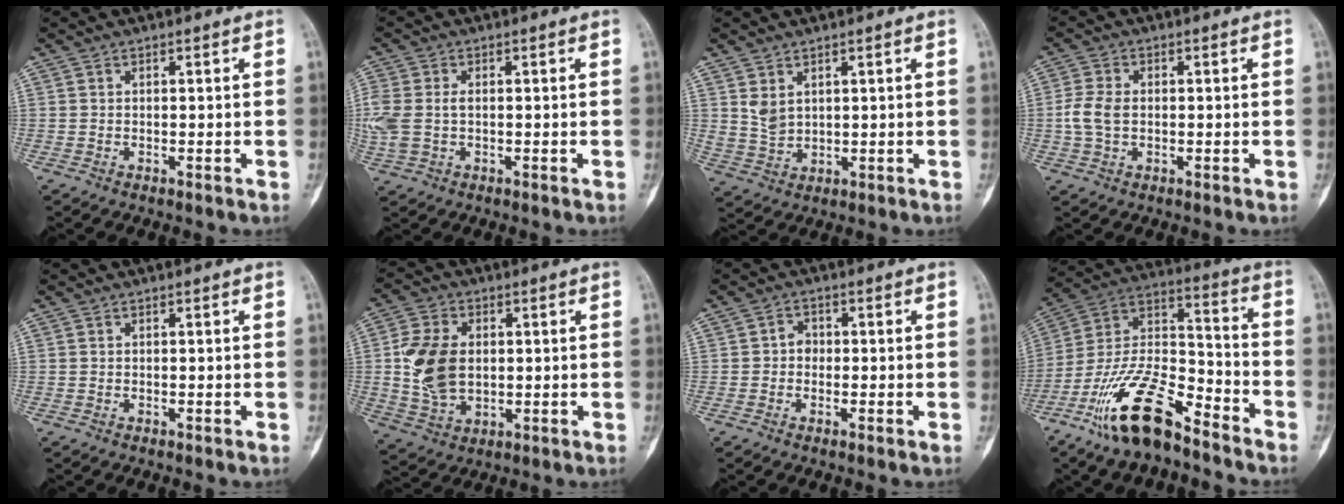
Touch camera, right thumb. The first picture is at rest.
{"total": 7.6, "force": [-0.2, 5.1, 5.6], "torque": [-0.161, 0.009, -0.001]}
{"total": 4.1, "force": [1.7, 2.7, 2.5], "torque": [-0.043, -0.013, 0.046]}
{"total": 5.0, "force": [-0.2, 3.3, 3.8], "torque": [-0.090, 0.007, -0.008]}
{"total": 0.0}
{"total": 11.9, "force": [0.7, 8.1, 8.7], "torque": [-0.164, 0.001, 0.020]}
{"total": 2.4, "force": [-0.4, 1.9, 1.5], "torque": [-0.011, 0.008, -0.017]}
{"total": 18.5, "force": [-12.5, 6.5, 12.0], "torque": [-0.221, 0.081, -0.232]}